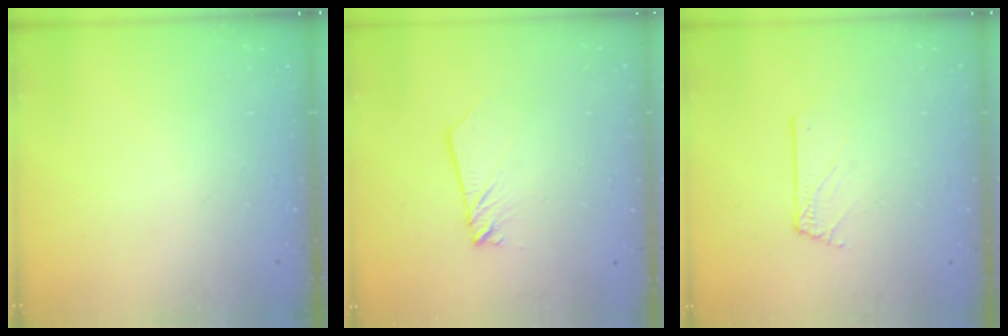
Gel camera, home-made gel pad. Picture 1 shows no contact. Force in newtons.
{"total": 2.0, "press": 2.0, "slide": 0.2}
{"total": 1.6, "press": 1.6, "slide": 0.2}